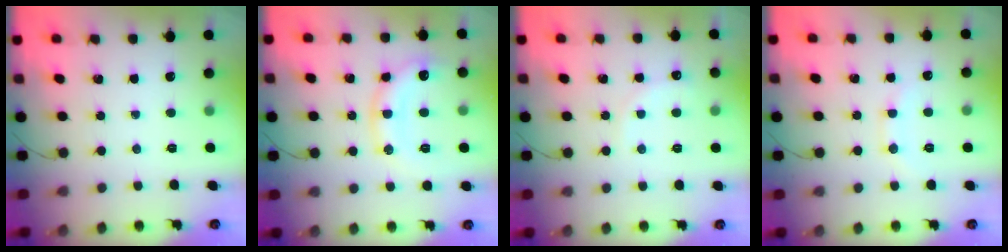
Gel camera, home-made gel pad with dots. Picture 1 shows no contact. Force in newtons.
{"total": 10.8, "press": 10.7, "slide": 0.6}
{"total": 6.7, "press": 6.5, "slide": 1.8}
{"total": 7.3, "press": 7.3, "slide": 0.9}